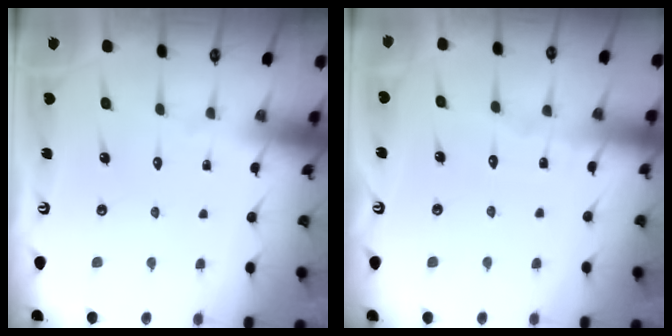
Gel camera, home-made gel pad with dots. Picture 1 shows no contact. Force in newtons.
{"total": 2.5, "press": 2.5, "slide": 0.2}